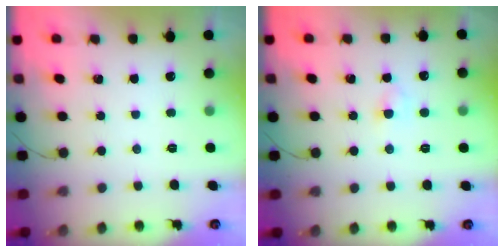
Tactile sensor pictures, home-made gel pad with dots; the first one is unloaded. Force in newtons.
{"total": 2.7, "press": 2.6, "slide": 1.0}